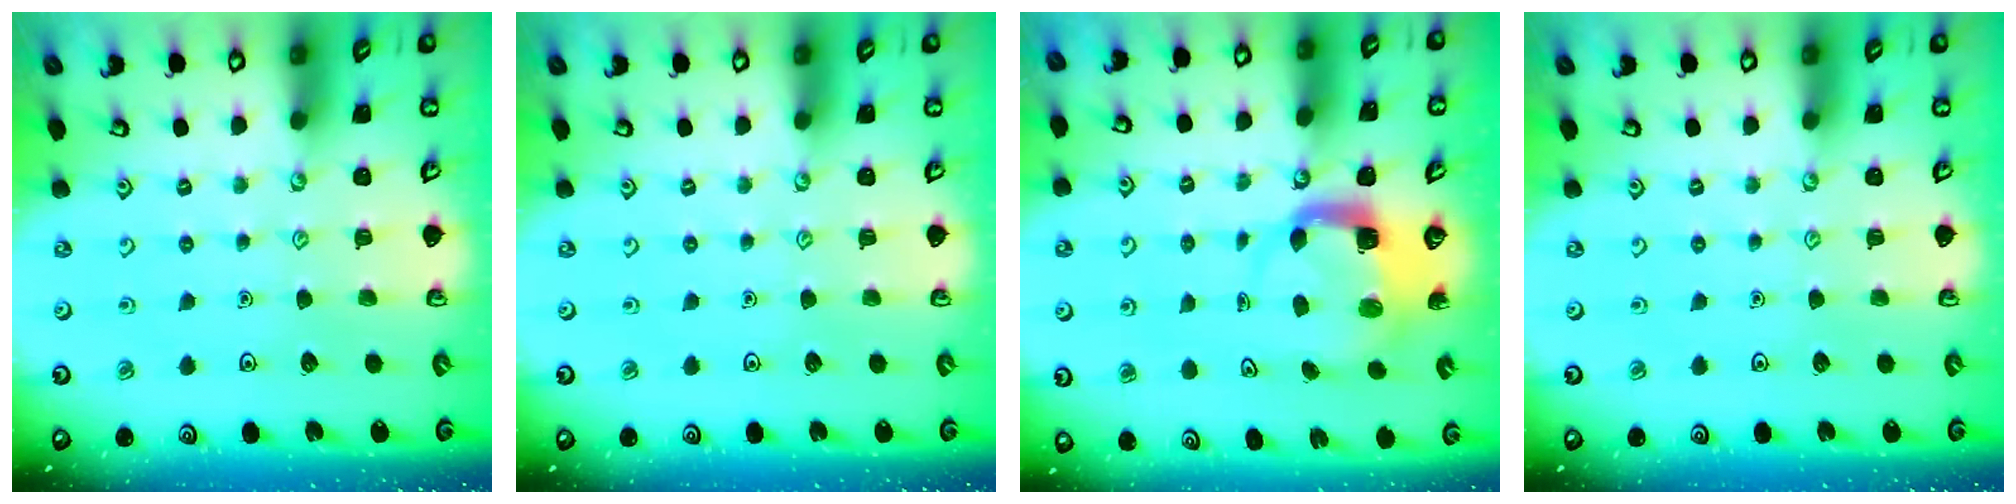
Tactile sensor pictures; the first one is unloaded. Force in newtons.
{"total": 0.0}
{"total": 5.3, "press": 5.3, "slide": 0.8}
{"total": 0.0}